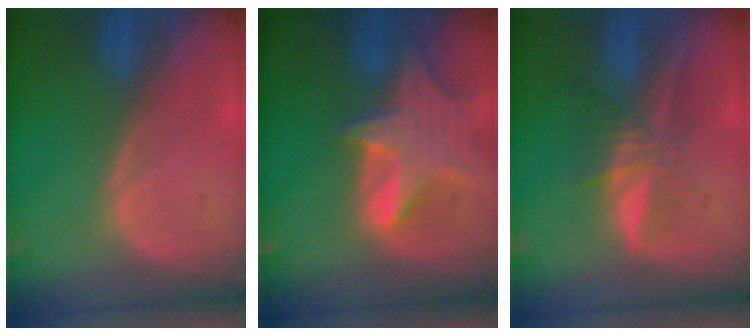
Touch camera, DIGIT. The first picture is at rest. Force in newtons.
{"total": 7.9, "press": 7.2, "slide": 3.2}
{"total": 6.1, "press": 5.4, "slide": 2.7}